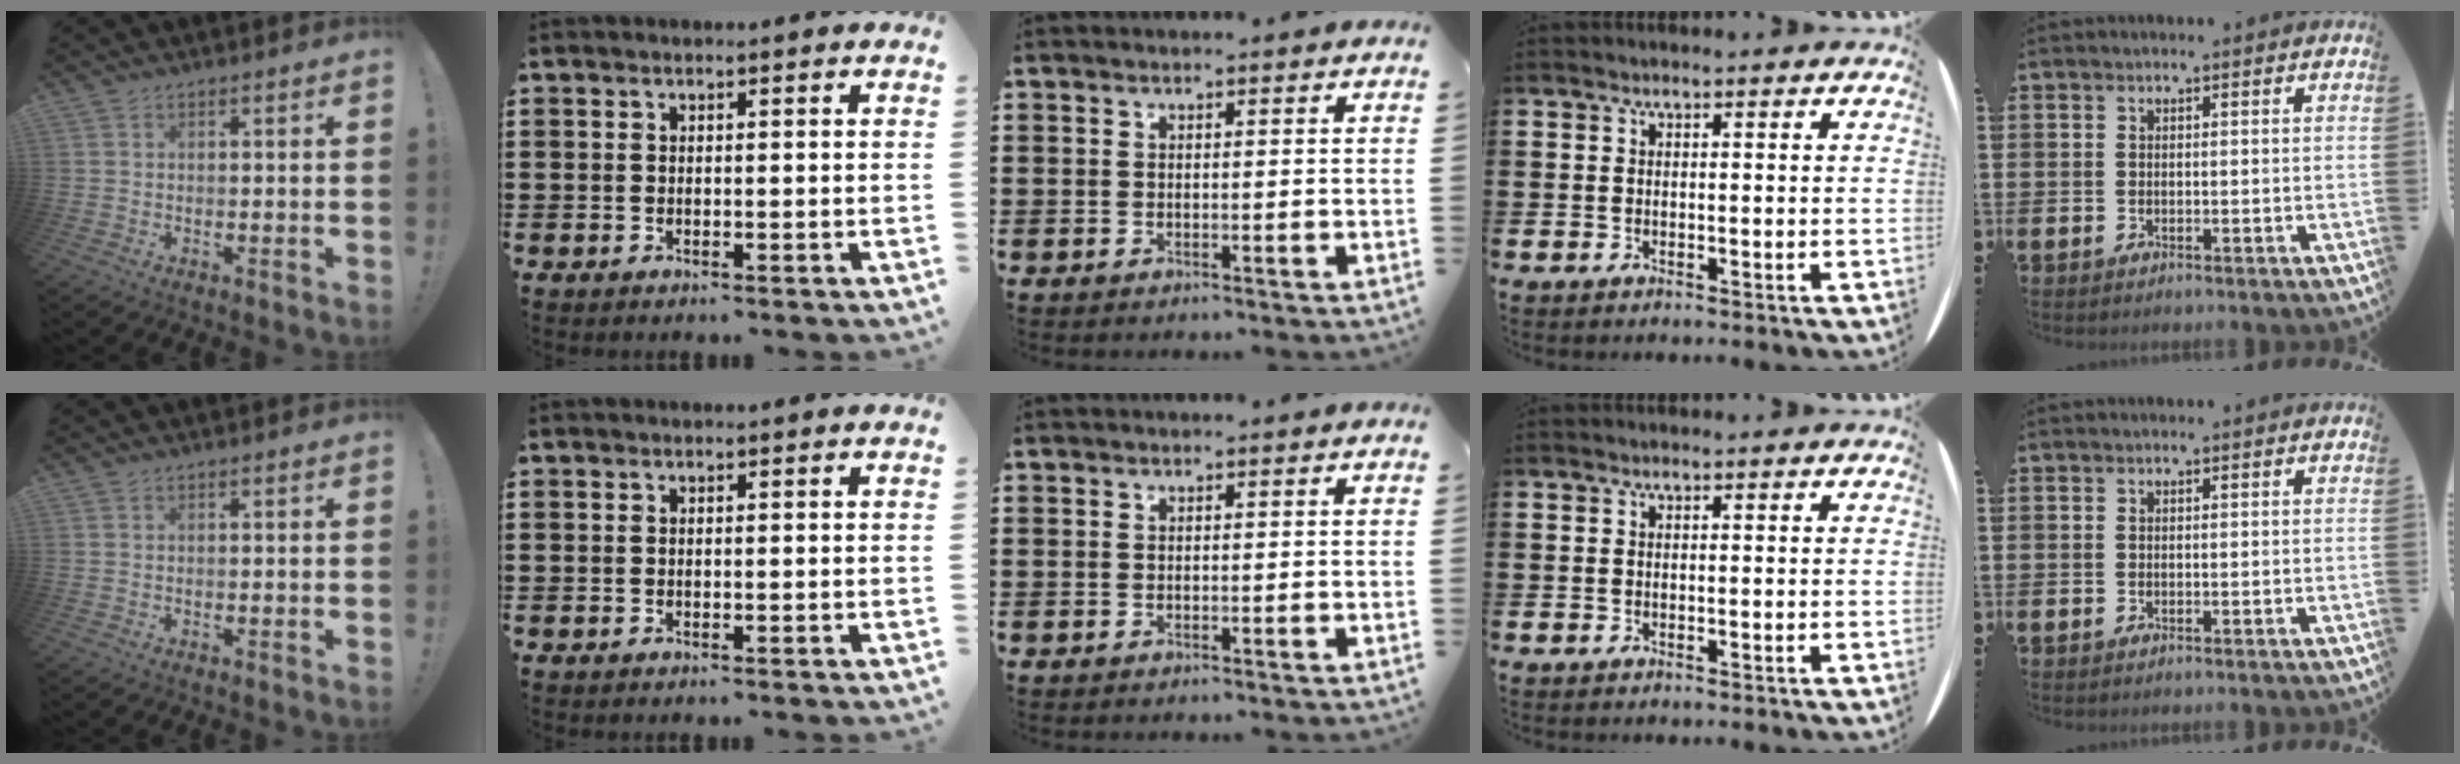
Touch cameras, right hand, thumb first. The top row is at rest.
{}